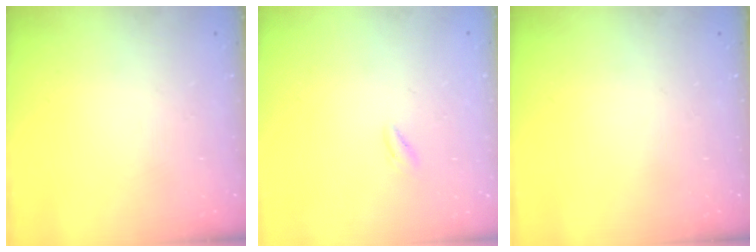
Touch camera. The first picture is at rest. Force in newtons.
{"total": 1.1, "press": 0.8, "slide": 0.6}
{"total": 0.0}